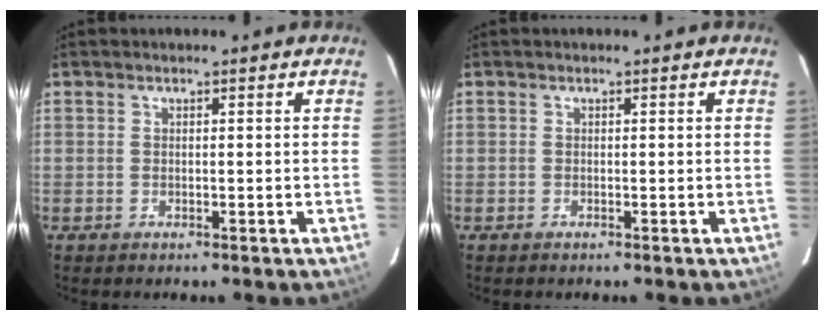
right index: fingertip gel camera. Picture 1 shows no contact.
{"total": 0.0}